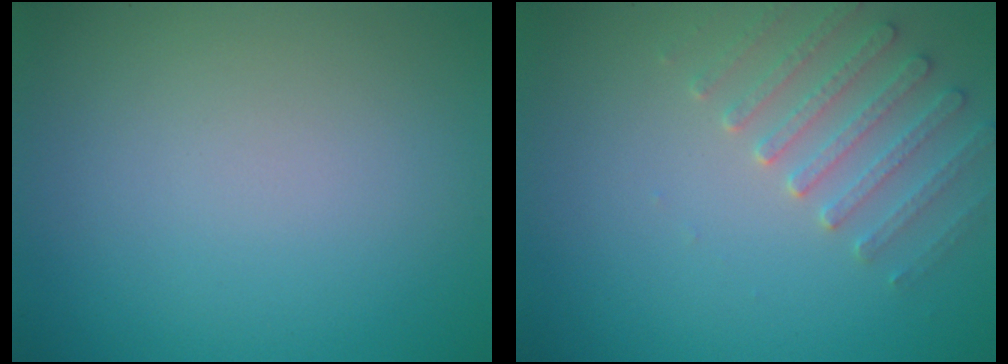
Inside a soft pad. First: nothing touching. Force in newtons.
{"total": 3.0, "press": 2.9, "slide": 0.8}